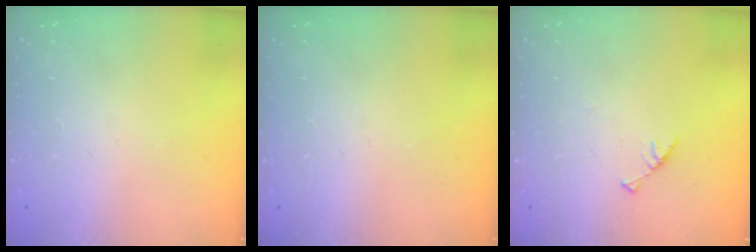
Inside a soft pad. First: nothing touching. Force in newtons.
{"total": 0.0}
{"total": 3.0, "press": 3.0, "slide": 0.3}